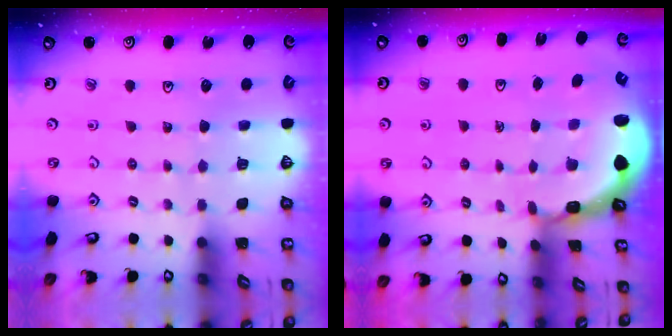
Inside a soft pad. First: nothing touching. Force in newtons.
{"total": 2.5, "press": 2.4, "slide": 0.9}